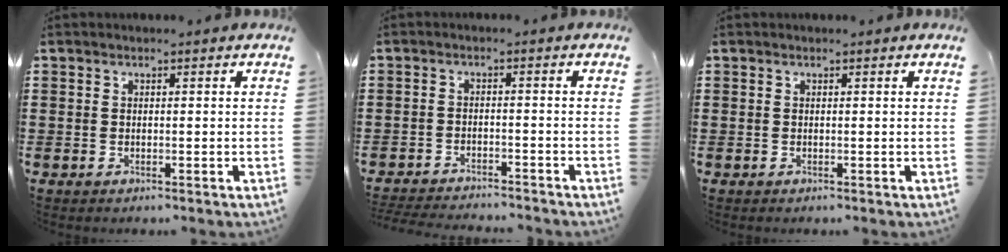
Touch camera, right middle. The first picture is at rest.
{"total": 3.0, "force": [-3.0, 0.1, 0.2], "torque": [-0.013, -0.003, -0.066]}
{"total": 0.0}